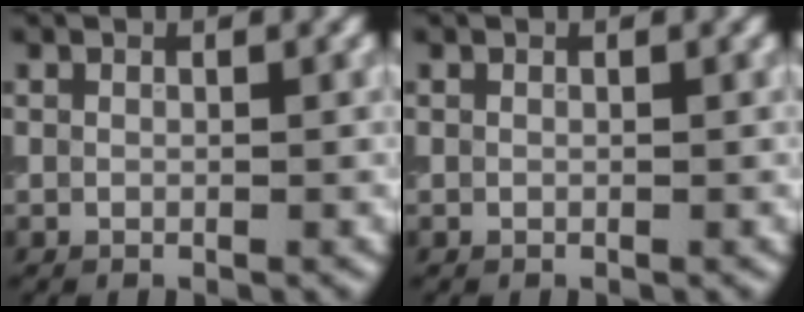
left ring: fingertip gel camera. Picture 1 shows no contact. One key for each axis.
{"total": 0.0}